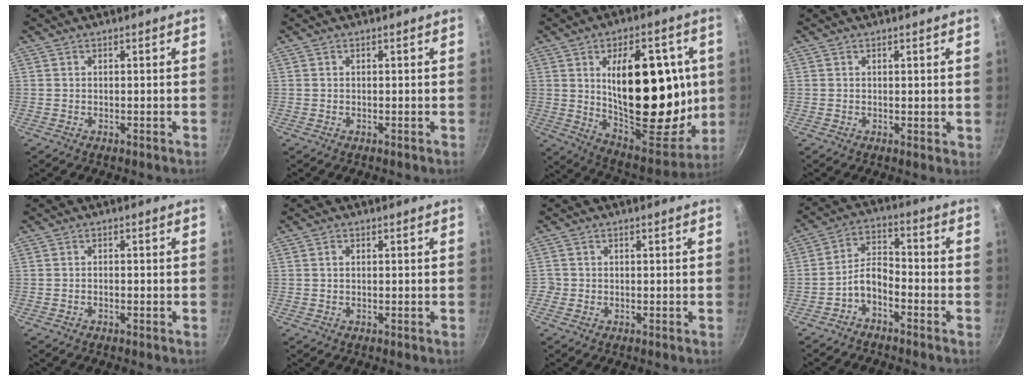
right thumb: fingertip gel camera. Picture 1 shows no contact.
{"total": 0.0}
{"total": 28.0, "force": [3.6, 15.0, 23.3], "torque": [-0.291, -0.028, 0.066]}
{"total": 0.8, "force": [0.4, 0.3, 0.6], "torque": [-0.005, -0.005, 0.003]}
{"total": 0.7, "force": [-0.5, 0.2, 0.4], "torque": [-0.011, 0.007, -0.011]}
{"total": 0.7, "force": [0.1, 0.6, 0.5], "torque": [-0.006, 0.004, 0.001]}
{"total": 1.0, "force": [-0.4, 0.9, 0.1], "torque": [0.000, 0.002, -0.009]}
{"total": 5.7, "force": [-3.6, 2.8, 3.4], "torque": [-0.061, 0.053, -0.072]}